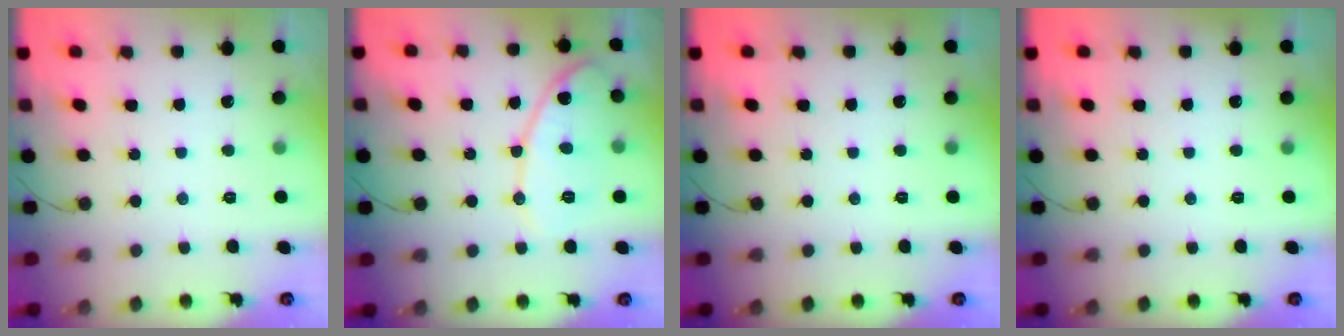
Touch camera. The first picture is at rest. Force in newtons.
{"total": 11.5, "press": 11.5, "slide": 0.6}
{"total": 0.0}
{"total": 0.0}